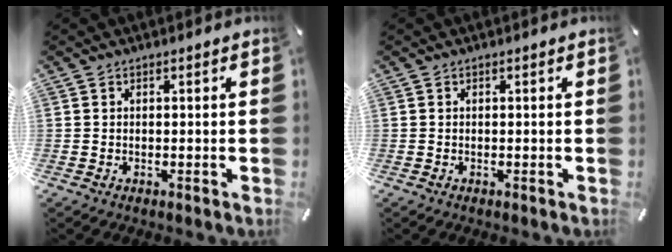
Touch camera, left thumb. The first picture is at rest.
{"total": 0.0}